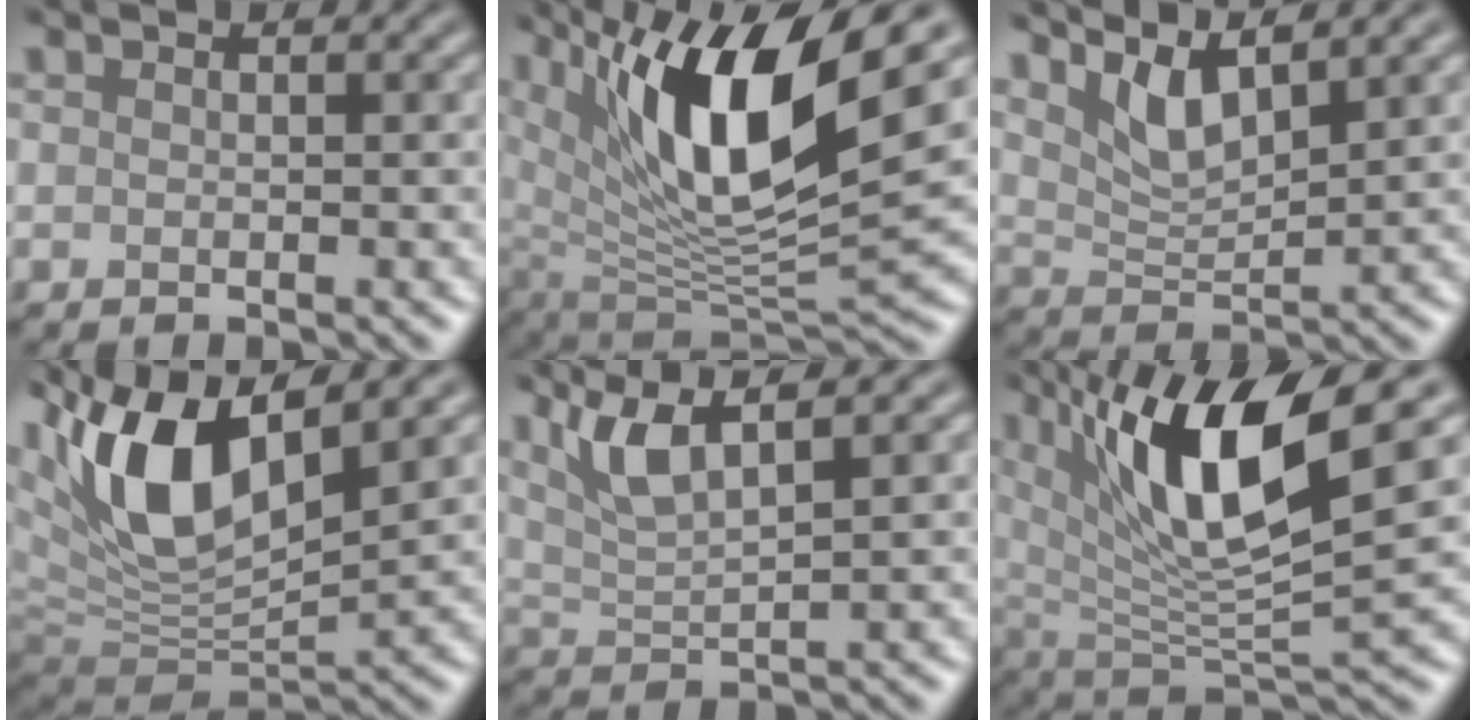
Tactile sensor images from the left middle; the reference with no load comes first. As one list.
[{"total": 13.8, "force": [6.1, 4.4, 11.6], "torque": [-0.202, -0.002, 0.108]}, {"total": 4.4, "force": [3.1, 1.2, 2.9], "torque": [-0.064, -0.002, 0.063]}, {"total": 12.3, "force": [4.8, 5.7, 9.9], "torque": [-0.207, 0.009, 0.087]}, {"total": 5.4, "force": [3.2, 1.3, 4.1], "torque": [-0.083, 0.011, 0.063]}, {"total": 11.8, "force": [4.8, 3.3, 10.3], "torque": [-0.181, -0.004, 0.090]}]